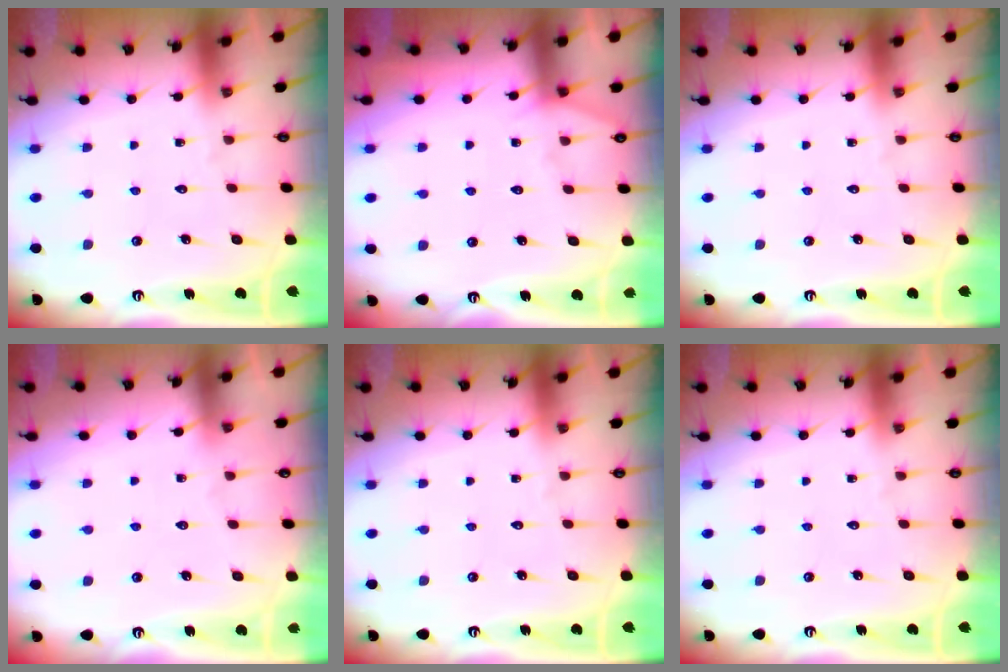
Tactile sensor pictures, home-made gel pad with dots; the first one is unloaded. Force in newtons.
{"total": 6.1, "press": 6.1, "slide": 0.6}
{"total": 0.0}
{"total": 3.2, "press": 3.1, "slide": 0.4}
{"total": 0.0}
{"total": 0.0}